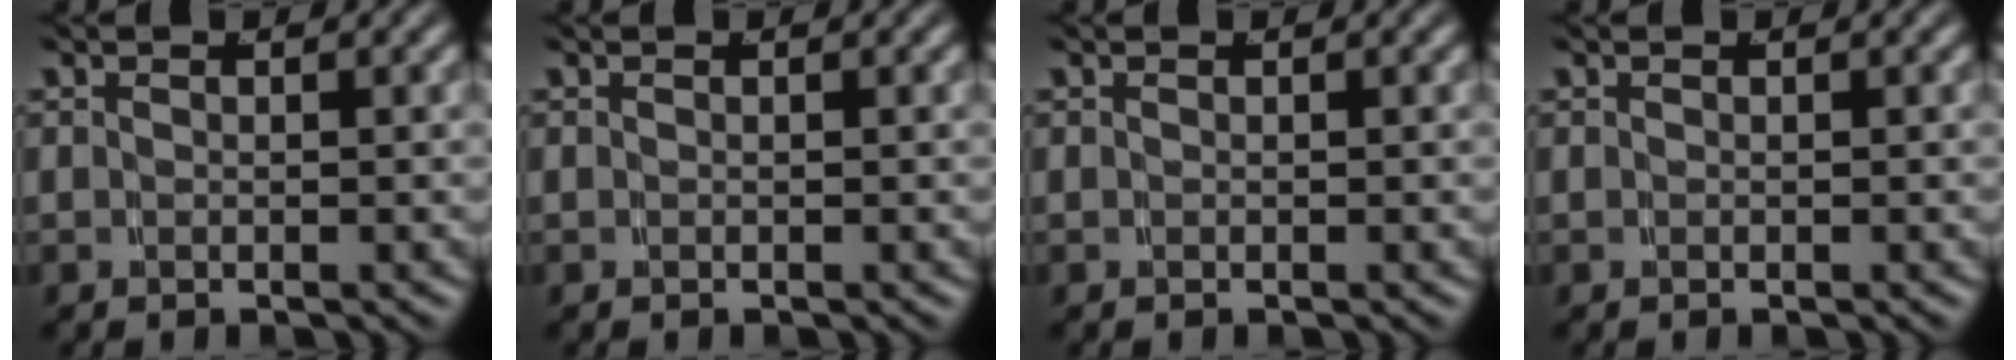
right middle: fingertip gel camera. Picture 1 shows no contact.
{"total": 0.0}
{"total": 0.0}
{"total": 0.0}